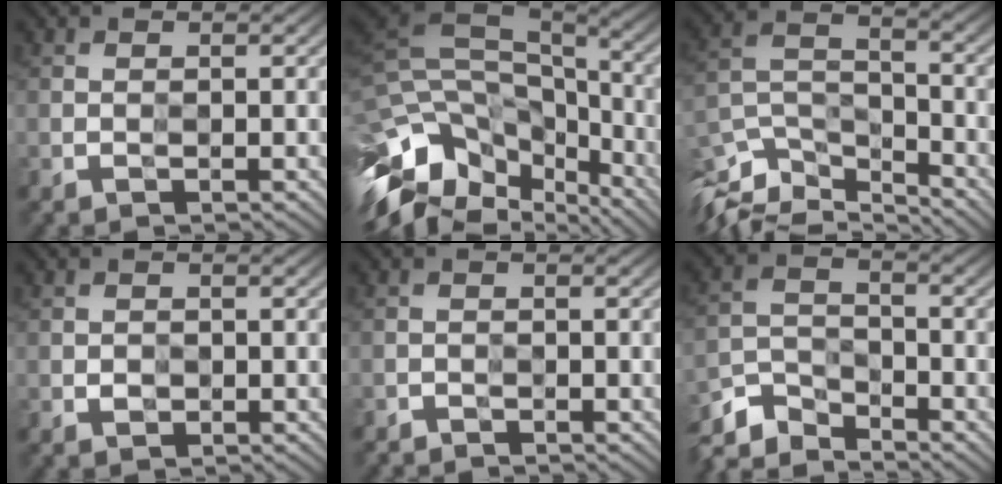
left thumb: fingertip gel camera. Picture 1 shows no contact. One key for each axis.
{"total": 14.5, "fx": -7.4, "fy": 8.0, "fz": 9.5, "tx": -0.244, "ty": -0.022, "tz": -0.118}
{"total": 11.5, "fx": -9.6, "fy": 3.6, "fz": 5.3, "tx": -0.129, "ty": -0.011, "tz": -0.173}
{"total": 0.9, "fx": -0.3, "fy": 0.8, "fz": 0.4, "tx": -0.007, "ty": -0.002, "tz": -0.007}
{"total": 1.3, "fx": -1.3, "fy": 0.2, "fz": 0.0, "tx": 0.000, "ty": -0.004, "tz": -0.028}
{"total": 6.5, "fx": -5.8, "fy": 2.1, "fz": 2.1, "tx": -0.048, "ty": -0.008, "tz": -0.129}